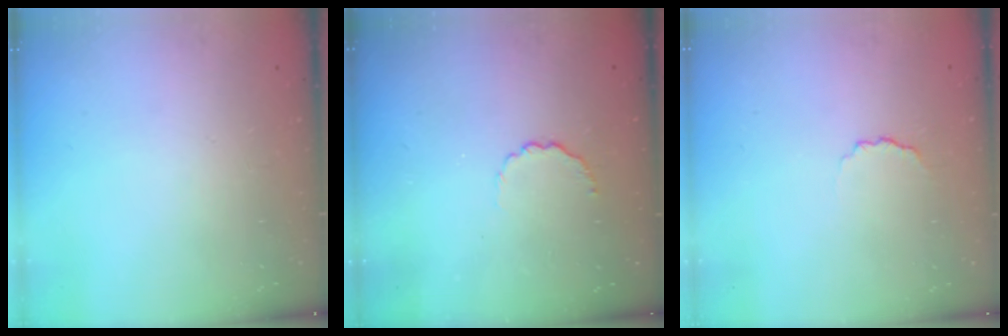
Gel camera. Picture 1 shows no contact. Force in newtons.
{"total": 3.3, "press": 3.0, "slide": 1.1}
{"total": 3.1, "press": 3.0, "slide": 0.7}